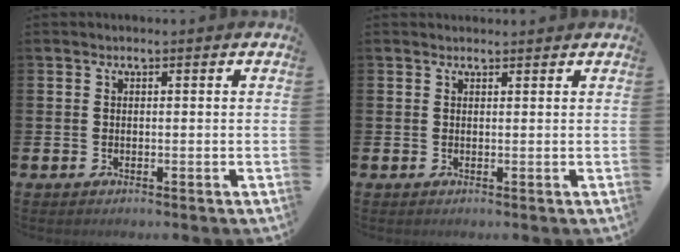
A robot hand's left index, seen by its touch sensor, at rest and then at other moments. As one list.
[{"total": 0.9, "force": [0.8, 0.3, 0.1], "torque": [0.005, 0.000, 0.015]}]